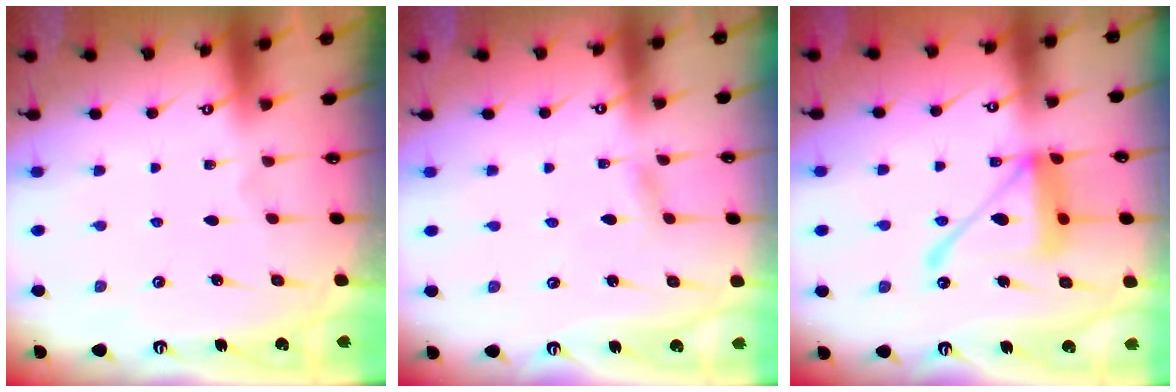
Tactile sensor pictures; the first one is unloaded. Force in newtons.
{"total": 2.1, "press": 2.1, "slide": 0.2}
{"total": 16.0, "press": 16.0, "slide": 1.6}